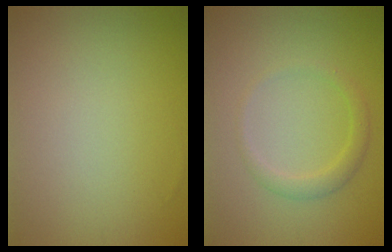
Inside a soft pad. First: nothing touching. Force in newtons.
{"total": 1.8, "press": 1.8, "slide": 0.1}